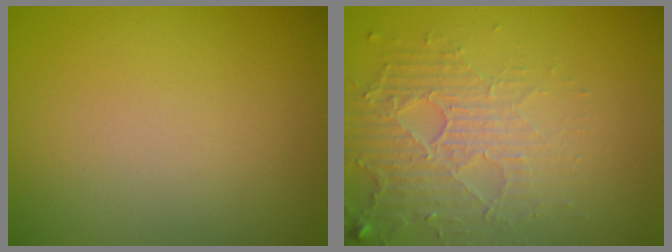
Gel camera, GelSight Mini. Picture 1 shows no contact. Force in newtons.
{"total": 5.2, "press": 3.3, "slide": 4.0}